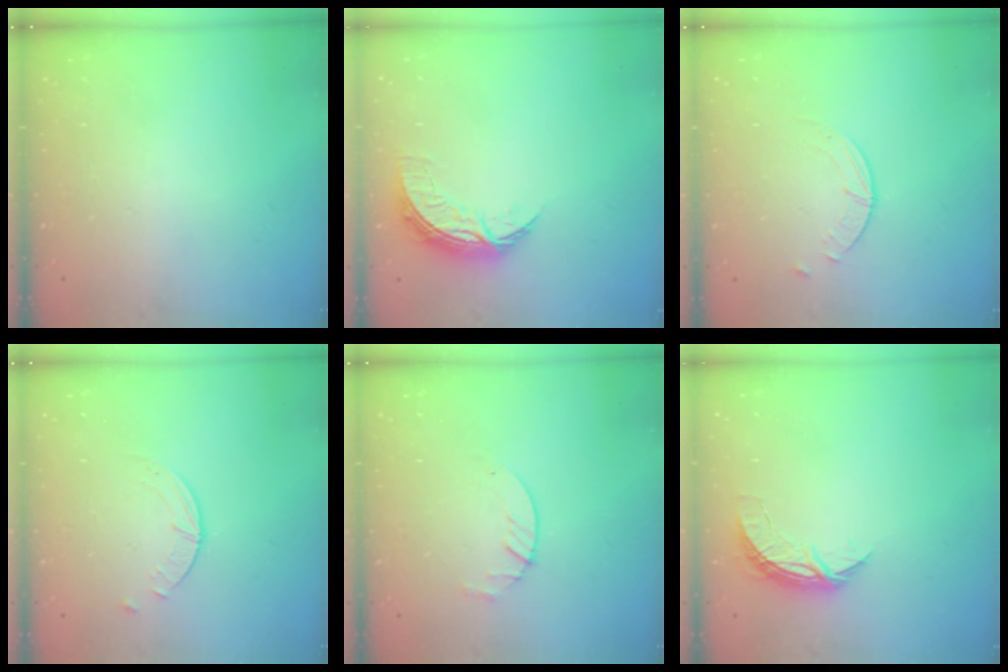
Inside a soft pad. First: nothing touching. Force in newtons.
{"total": 7.5, "press": 7.5, "slide": 0.5}
{"total": 0.9, "press": 0.9, "slide": 0.2}
{"total": 0.9, "press": 0.9, "slide": 0.1}
{"total": 2.9, "press": 2.9, "slide": 0.4}
{"total": 6.5, "press": 6.5, "slide": 0.4}